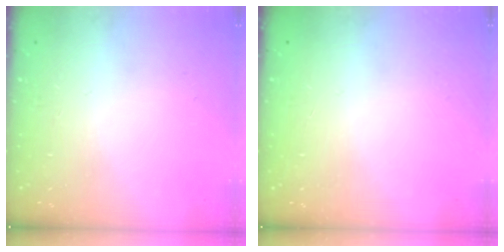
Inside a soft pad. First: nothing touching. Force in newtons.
{"total": 0.0}